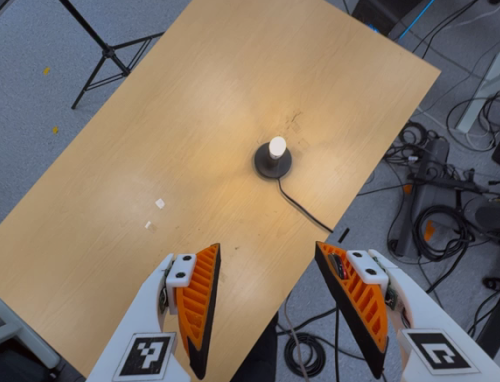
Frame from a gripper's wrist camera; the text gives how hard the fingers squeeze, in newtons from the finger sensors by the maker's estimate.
{"total": 0.0}